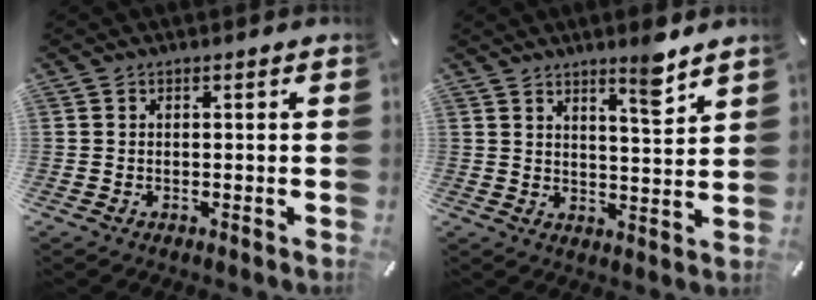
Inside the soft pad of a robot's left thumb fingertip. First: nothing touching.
{"total": 6.9, "force": [5.6, 0.5, 4.0], "torque": [-0.053, -0.043, 0.090]}